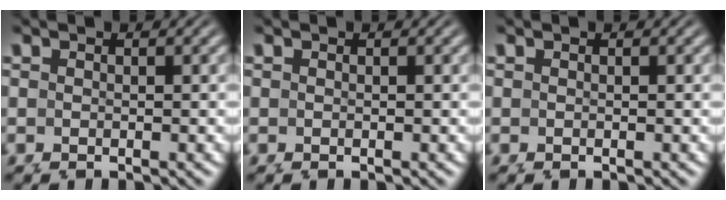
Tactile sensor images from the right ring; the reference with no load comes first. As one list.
[{"total": 0.0}, {"total": 0.0}]